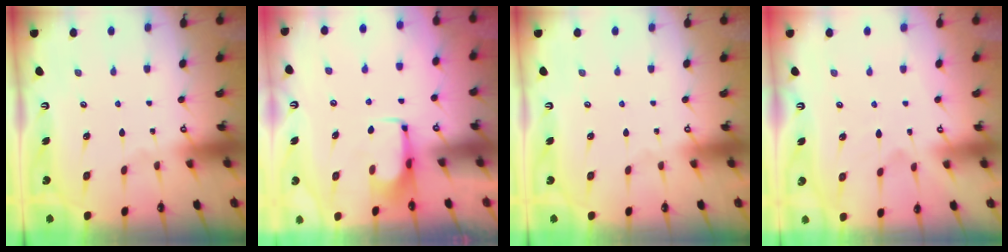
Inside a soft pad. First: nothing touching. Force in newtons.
{"total": 2.1, "press": 2.1, "slide": 0.5}
{"total": 0.0}
{"total": 2.4, "press": 2.2, "slide": 1.1}